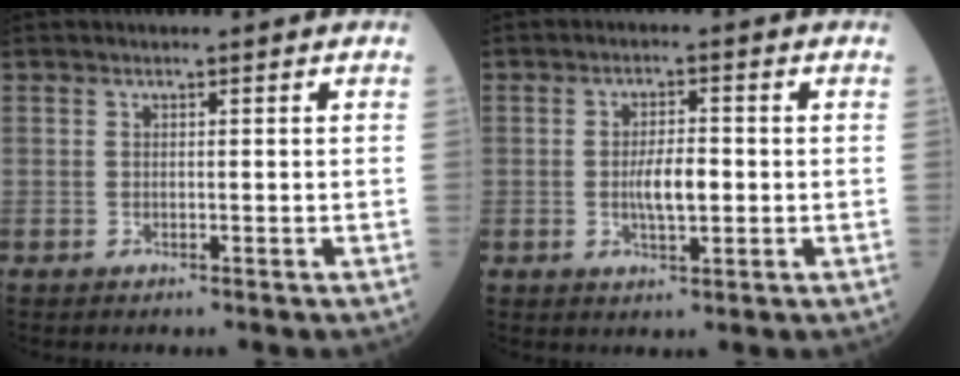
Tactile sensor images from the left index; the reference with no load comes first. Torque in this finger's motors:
{"motor_torque": [1.17, 0.00, 0.17, 0.05]}